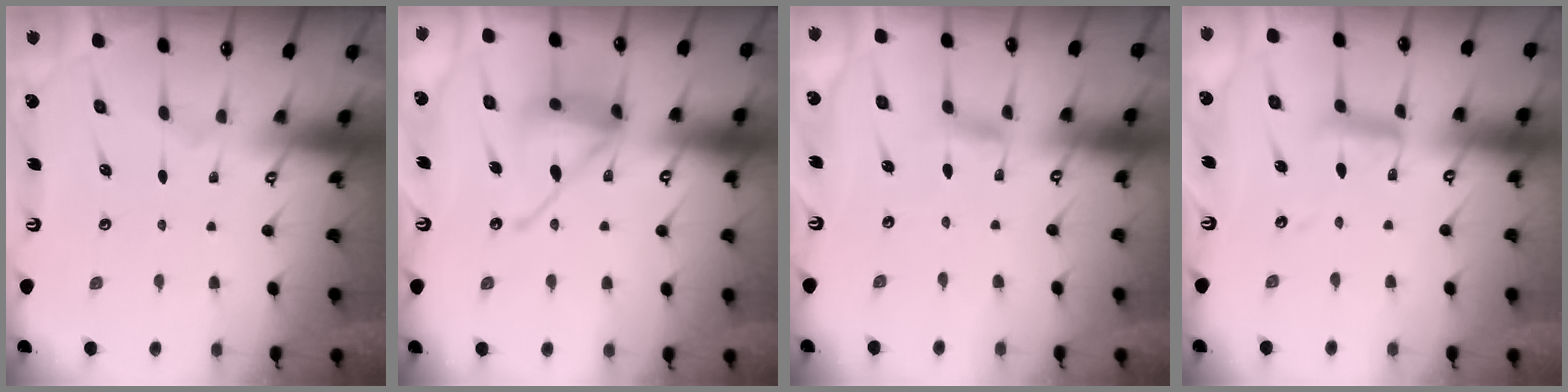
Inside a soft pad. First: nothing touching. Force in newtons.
{"total": 15.3, "press": 15.3, "slide": 1.4}
{"total": 2.5, "press": 2.5, "slide": 0.2}
{"total": 9.0, "press": 9.0, "slide": 0.5}